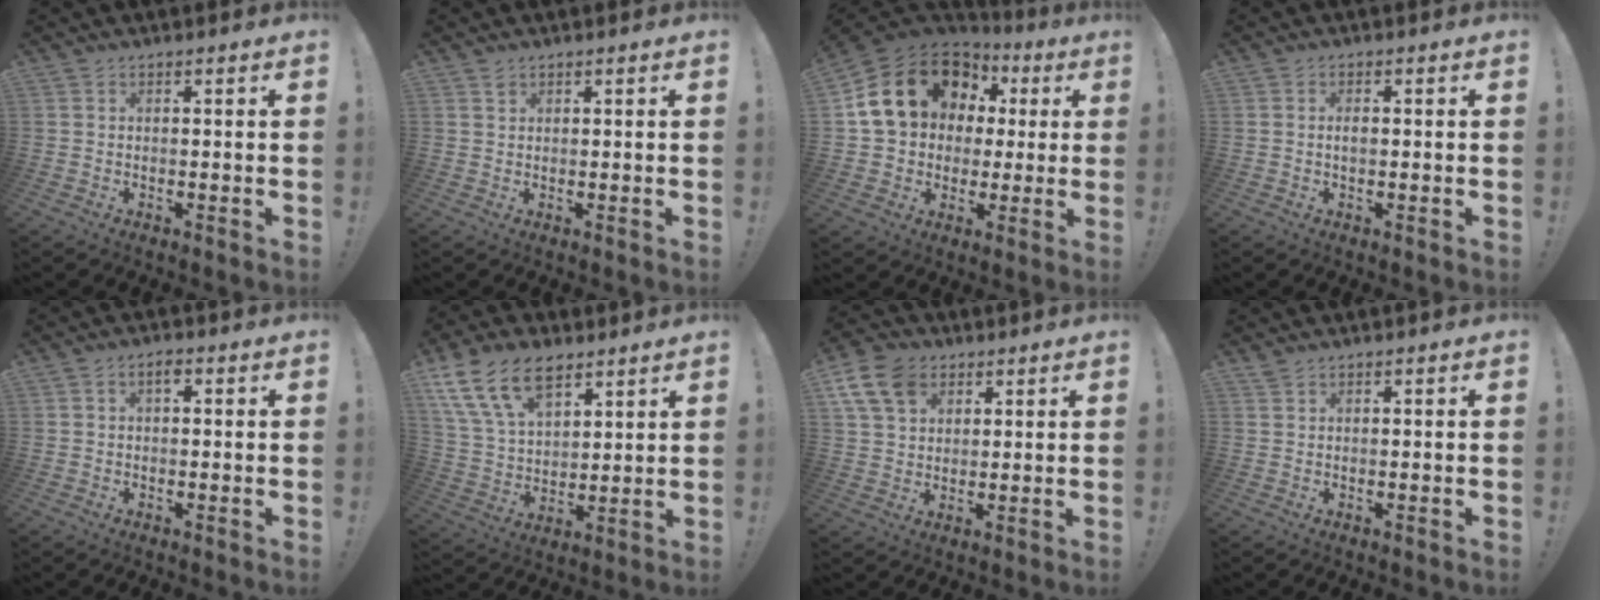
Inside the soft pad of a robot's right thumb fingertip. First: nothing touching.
{"total": 1.2, "force": [1.0, 0.6, 0.4], "torque": [0.000, -0.004, 0.018]}
{"total": 20.0, "force": [6.4, 15.6, 10.7], "torque": [-0.172, -0.015, 0.143]}
{"total": 1.2, "force": [-0.1, 0.5, 1.1], "torque": [-0.014, -0.001, -0.004]}
{"total": 2.1, "force": [0.4, 1.3, 1.6], "torque": [-0.025, 0.005, 0.005]}
{"total": 17.1, "force": [10.1, 10.0, 9.5], "torque": [-0.175, -0.045, 0.191]}
{"total": 11.5, "force": [5.6, 8.0, 6.1], "torque": [-0.106, -0.020, 0.111]}
{"total": 1.0, "force": [0.9, 0.3, 0.4], "torque": [-0.014, 0.001, 0.018]}